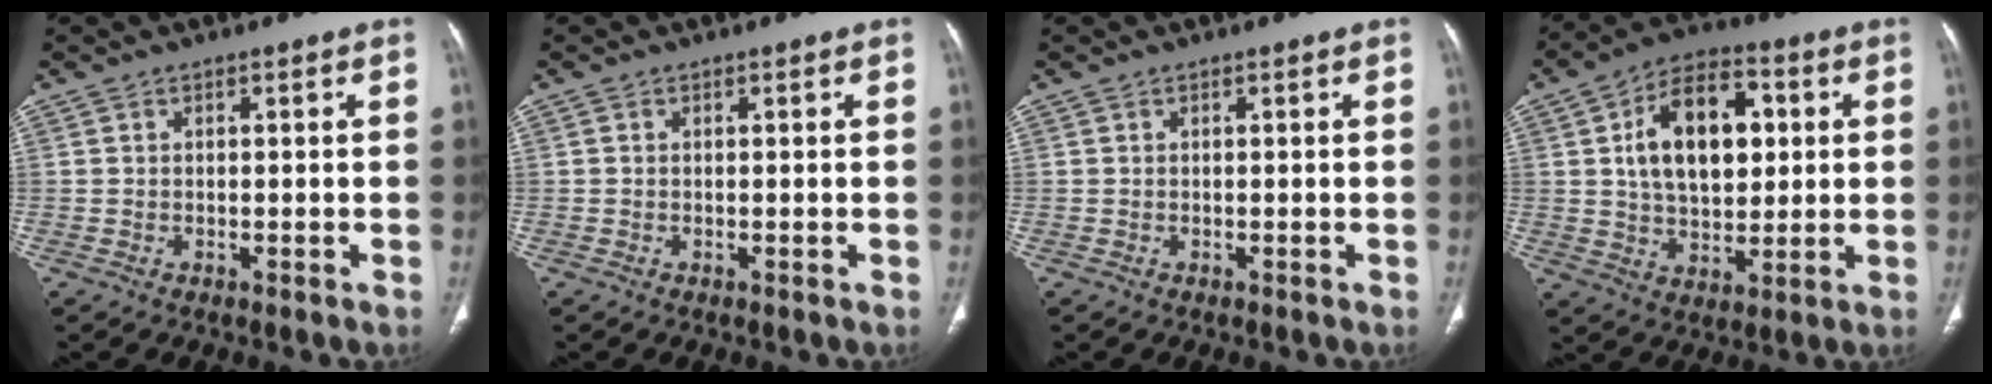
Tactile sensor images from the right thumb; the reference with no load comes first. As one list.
[{"total": 0.0}, {"total": 0.0}, {"total": 16.6, "force": [3.4, 10.1, 12.7], "torque": [-0.178, 0.006, 0.056]}]